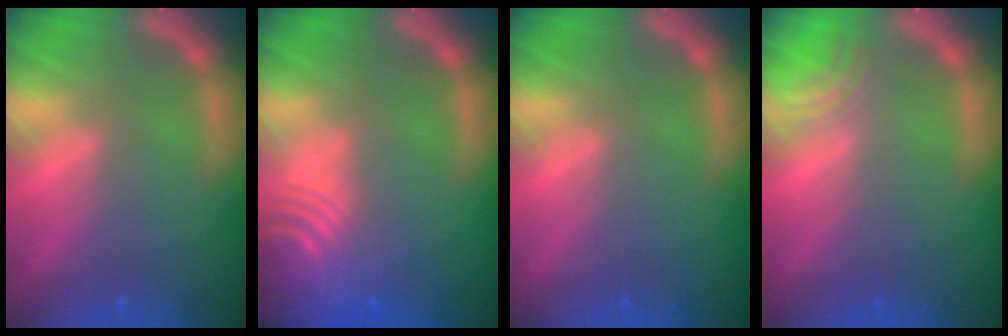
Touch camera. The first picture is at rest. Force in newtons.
{"total": 9.6}
{"total": 0.0}
{"total": 2.0}